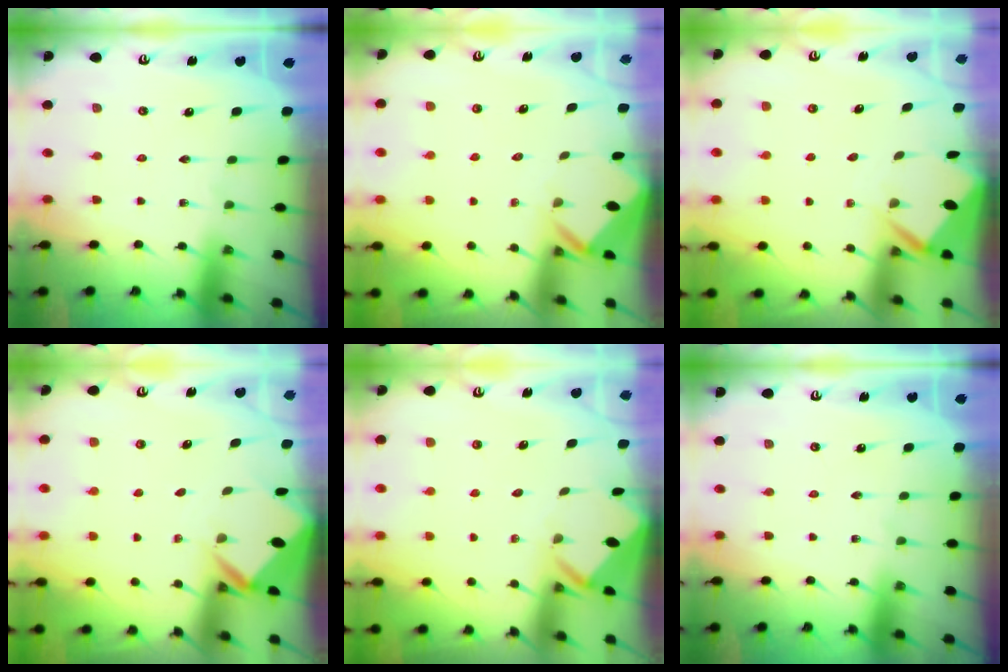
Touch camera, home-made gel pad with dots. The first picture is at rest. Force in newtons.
{"total": 2.8, "press": 2.8, "slide": 0.1}
{"total": 3.7, "press": 3.7, "slide": 0.4}
{"total": 3.1, "press": 3.1, "slide": 0.1}
{"total": 3.0, "press": 3.0, "slide": 0.1}
{"total": 0.0}